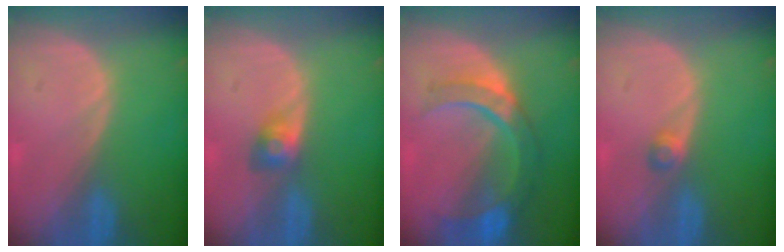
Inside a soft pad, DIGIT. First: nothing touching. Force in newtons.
{"total": 2.8, "press": 2.6, "slide": 1.1}
{"total": 8.7, "press": 8.0, "slide": 3.2}
{"total": 1.8, "press": 1.6, "slide": 0.8}